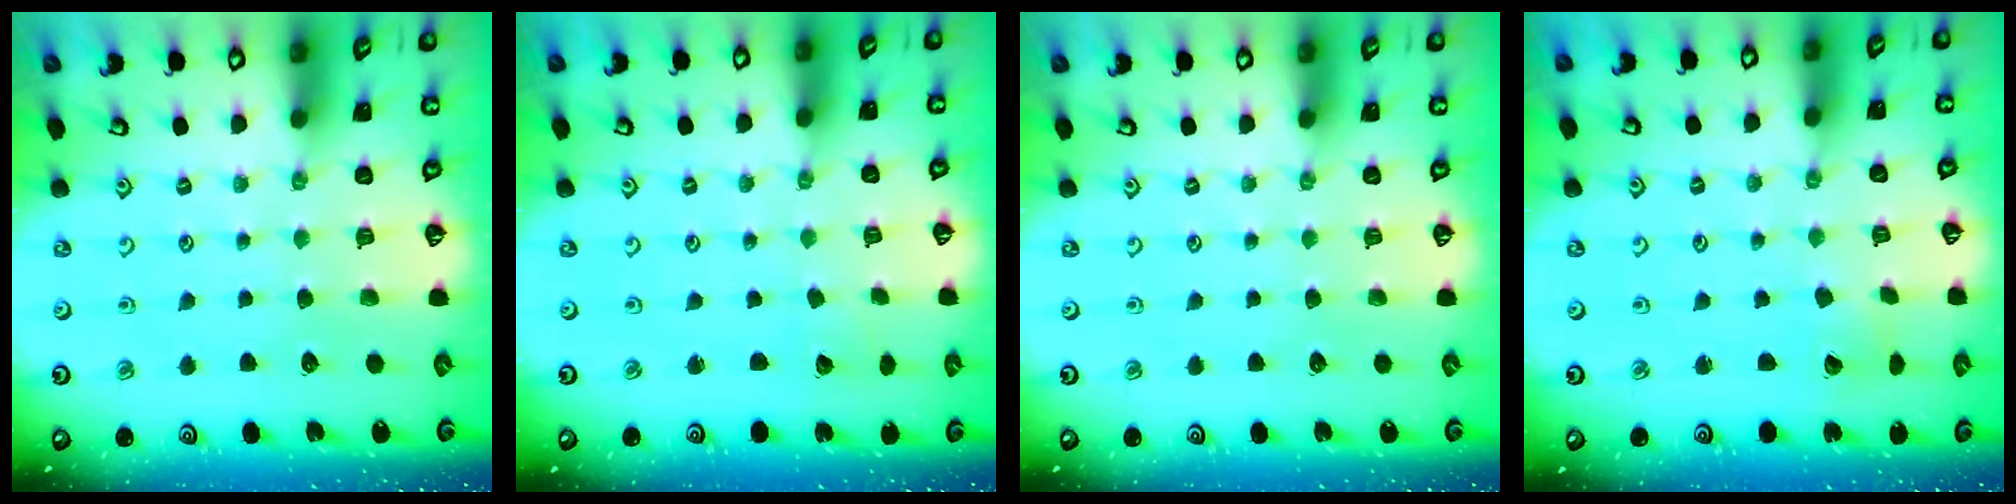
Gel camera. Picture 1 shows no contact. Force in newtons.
{"total": 0.9, "press": 0.9, "slide": 0.1}
{"total": 0.0}
{"total": 2.6, "press": 2.6, "slide": 0.3}